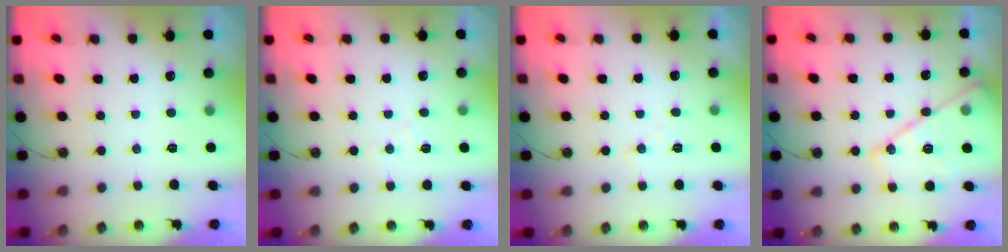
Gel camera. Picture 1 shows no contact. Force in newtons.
{"total": 4.8, "press": 4.7, "slide": 0.7}
{"total": 6.9, "press": 6.8, "slide": 1.0}
{"total": 15.7, "press": 15.7, "slide": 1.3}